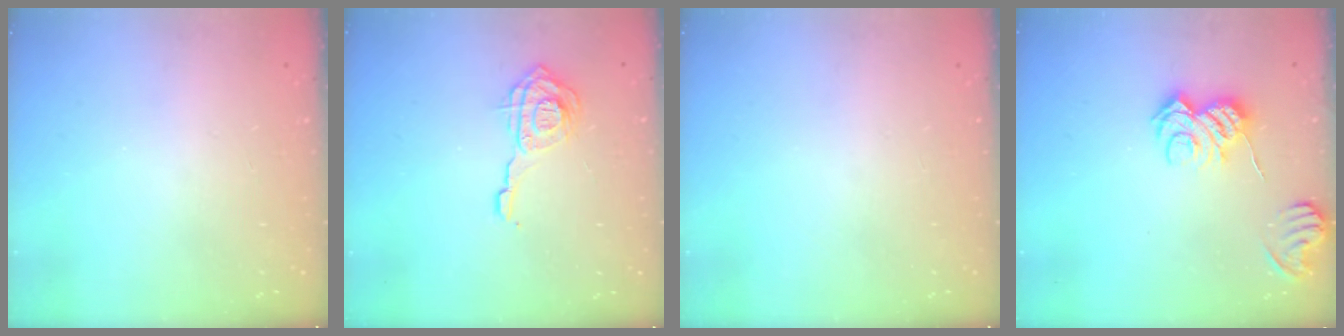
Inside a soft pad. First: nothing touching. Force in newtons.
{"total": 11.6, "press": 11.6, "slide": 1.1}
{"total": 0.0}
{"total": 8.0, "press": 7.9, "slide": 0.8}